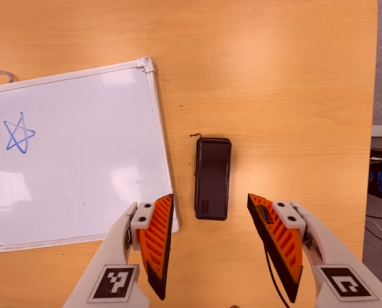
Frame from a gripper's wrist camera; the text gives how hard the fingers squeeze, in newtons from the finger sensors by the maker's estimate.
{"total": 0.0}